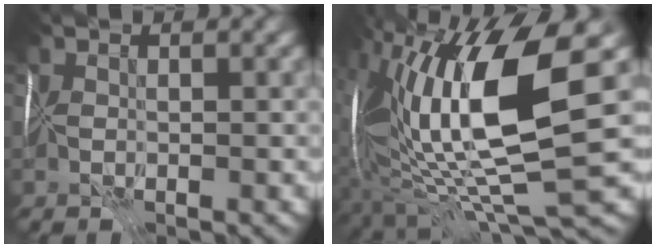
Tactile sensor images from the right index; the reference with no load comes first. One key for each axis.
{"total": 14.0, "fx": 1.5, "fy": 3.5, "fz": 13.5, "tx": -0.246, "ty": -0.008, "tz": 0.035}